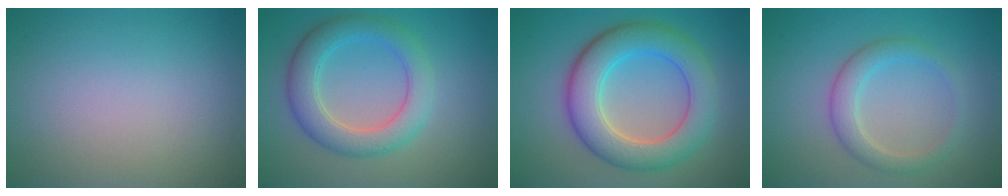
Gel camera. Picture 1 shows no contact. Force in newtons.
{"total": 4.9, "press": 4.9, "slide": 0.4}
{"total": 7.5, "press": 7.5, "slide": 0.6}
{"total": 2.8, "press": 2.8, "slide": 0.2}